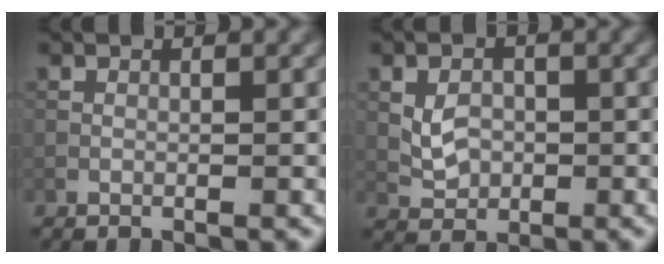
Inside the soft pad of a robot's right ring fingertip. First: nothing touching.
{"total": 2.2, "force": [0.1, 1.8, 1.2], "torque": [-0.025, -0.001, 0.006]}